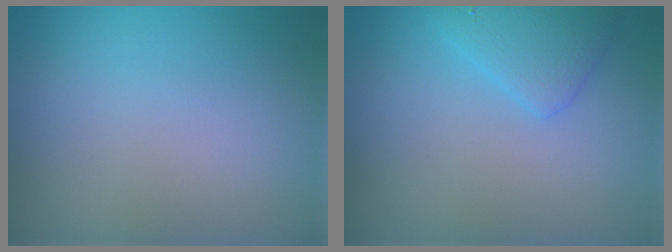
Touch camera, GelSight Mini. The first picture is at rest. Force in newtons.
{"total": 2.4, "press": 2.4, "slide": 0.1}